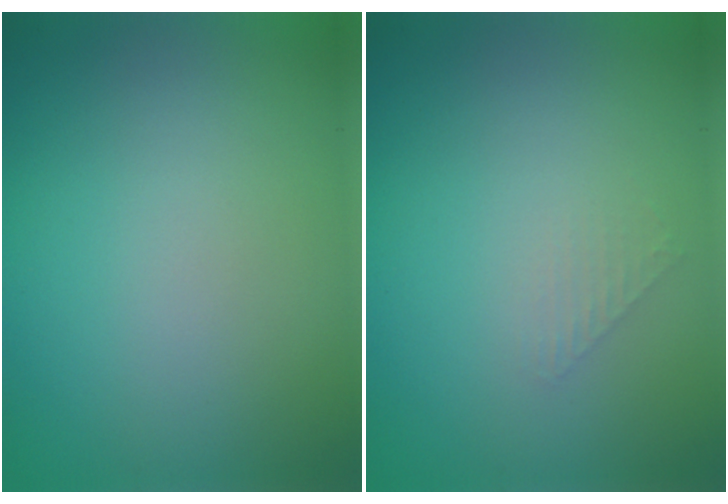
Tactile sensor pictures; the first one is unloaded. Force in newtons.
{"total": 1.0, "press": 1.0, "slide": 0.1}